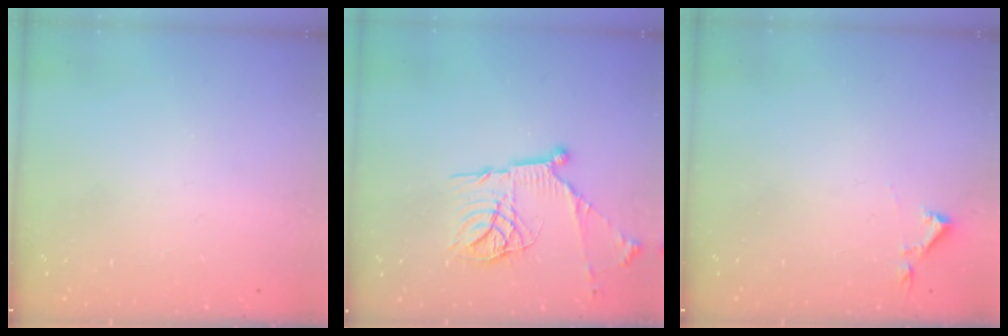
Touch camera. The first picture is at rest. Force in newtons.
{"total": 17.9, "press": 17.8, "slide": 1.6}
{"total": 2.9, "press": 2.9, "slide": 0.5}